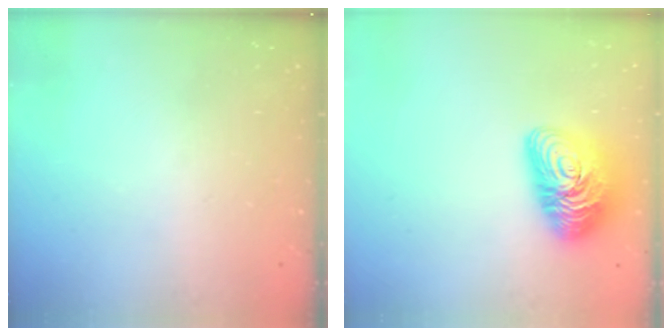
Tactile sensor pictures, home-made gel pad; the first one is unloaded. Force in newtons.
{"total": 16.7, "press": 16.6, "slide": 1.1}